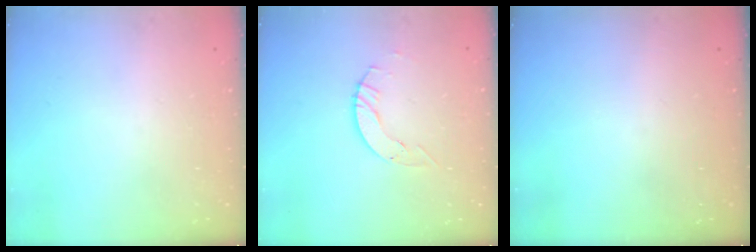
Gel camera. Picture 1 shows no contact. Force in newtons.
{"total": 4.0, "press": 4.0, "slide": 0.5}
{"total": 0.0}